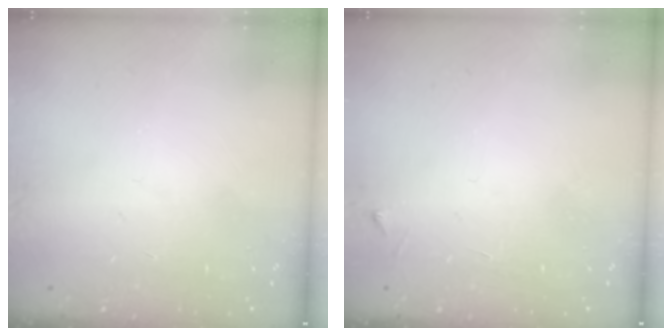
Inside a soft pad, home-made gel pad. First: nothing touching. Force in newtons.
{"total": 2.5, "press": 2.5, "slide": 0.3}